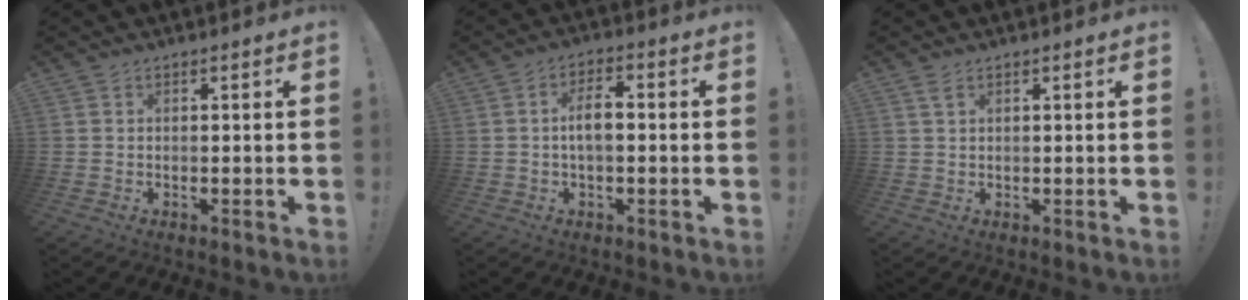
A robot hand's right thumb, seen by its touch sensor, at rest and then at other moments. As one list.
[{"total": 6.3, "force": [-0.2, 2.8, 5.7], "torque": [-0.099, 0.005, -0.007]}, {"total": 2.0, "force": [1.2, 0.8, 1.4], "torque": [-0.028, 0.000, 0.022]}]